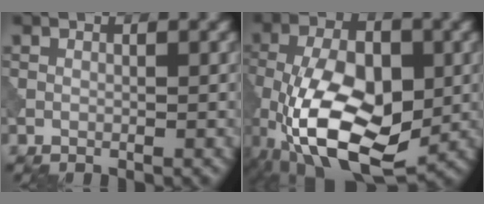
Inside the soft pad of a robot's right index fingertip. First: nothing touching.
{"total": 13.0, "force": [-4.2, 6.8, 10.3], "torque": [-0.196, -0.010, -0.077]}